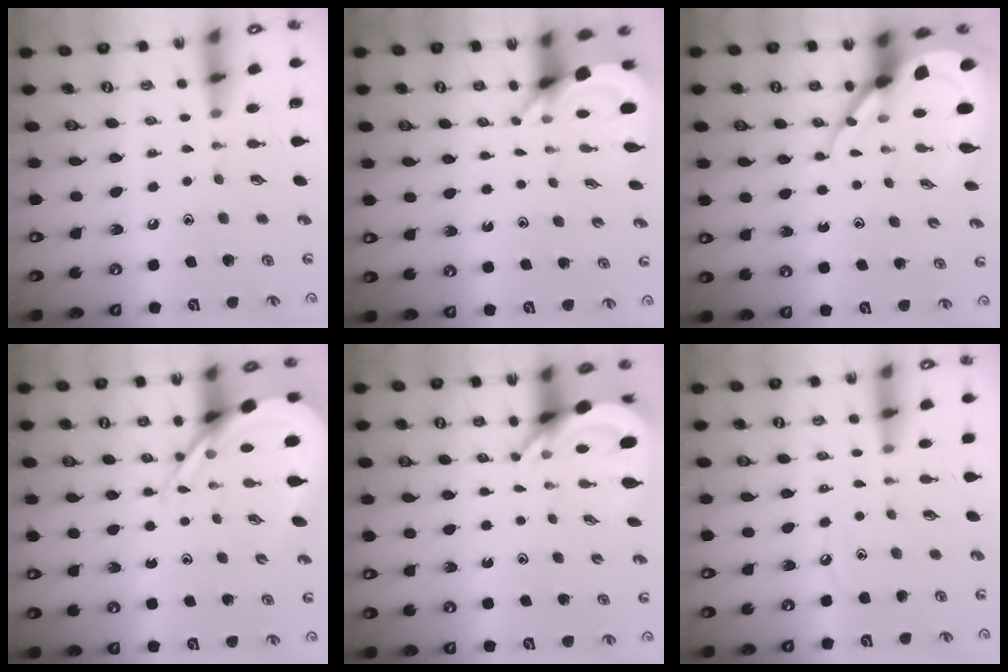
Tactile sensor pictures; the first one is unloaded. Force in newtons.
{"total": 3.5, "press": 3.5, "slide": 0.2}
{"total": 8.9, "press": 8.8, "slide": 1.2}
{"total": 9.5, "press": 9.5, "slide": 0.8}
{"total": 5.2, "press": 5.2, "slide": 0.4}
{"total": 4.7, "press": 4.7, "slide": 0.6}